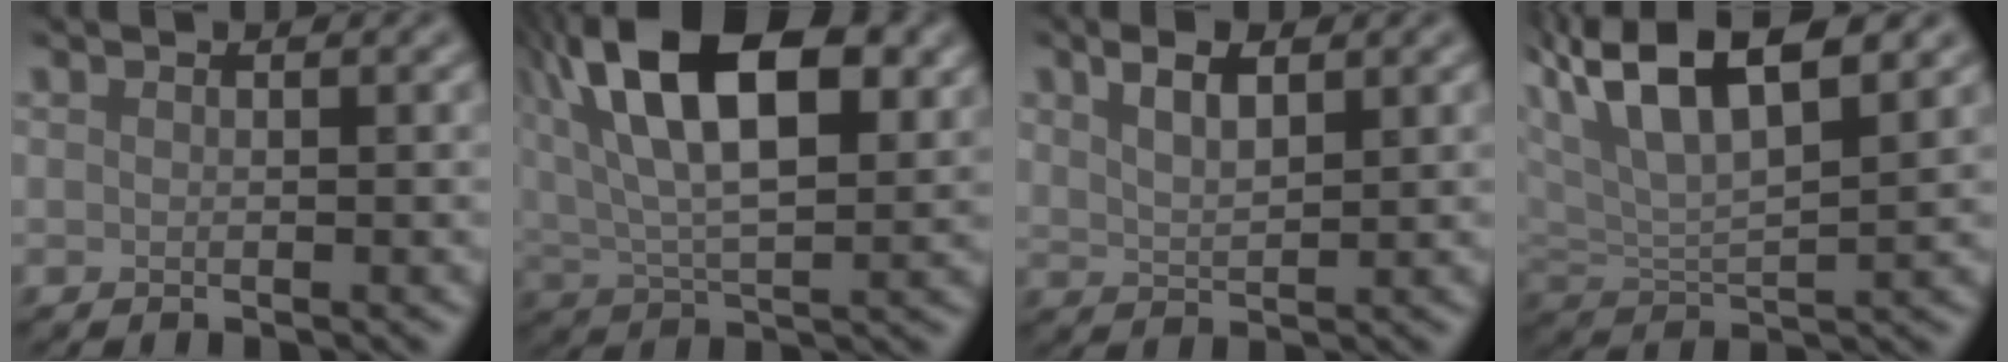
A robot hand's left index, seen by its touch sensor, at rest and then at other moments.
{"total": 15.6, "force": [6.3, 7.5, 12.1], "torque": [-0.195, 0.030, 0.093]}
{"total": 3.1, "force": [1.9, 1.3, 2.0], "torque": [-0.044, 0.002, 0.037]}
{"total": 8.1, "force": [4.9, 3.0, 5.8], "torque": [-0.107, 0.019, 0.084]}